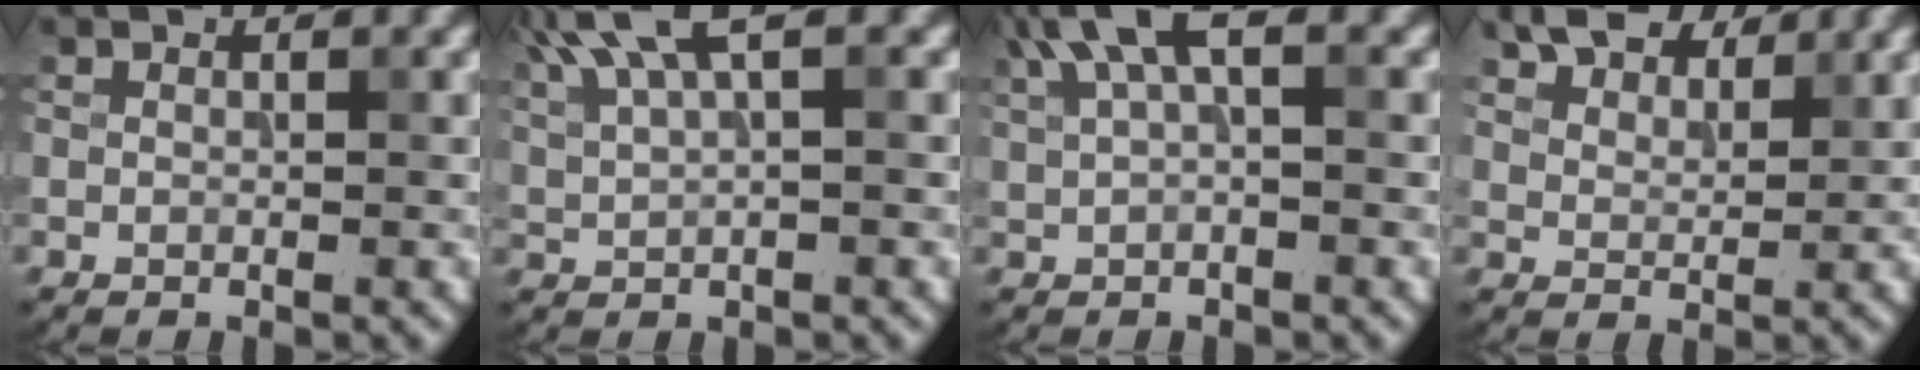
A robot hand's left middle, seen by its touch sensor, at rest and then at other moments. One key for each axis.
{"total": 5.5, "fx": 3.2, "fy": 1.5, "fz": 4.2, "tx": -0.085, "ty": 0.018, "tz": 0.065}
{"total": 4.3, "fx": 2.1, "fy": 1.3, "fz": 3.6, "tx": -0.067, "ty": 0.010, "tz": 0.037}
{"total": 5.6, "fx": 4.6, "fy": 2.4, "fz": 2.2, "tx": -0.048, "ty": -0.010, "tz": 0.094}